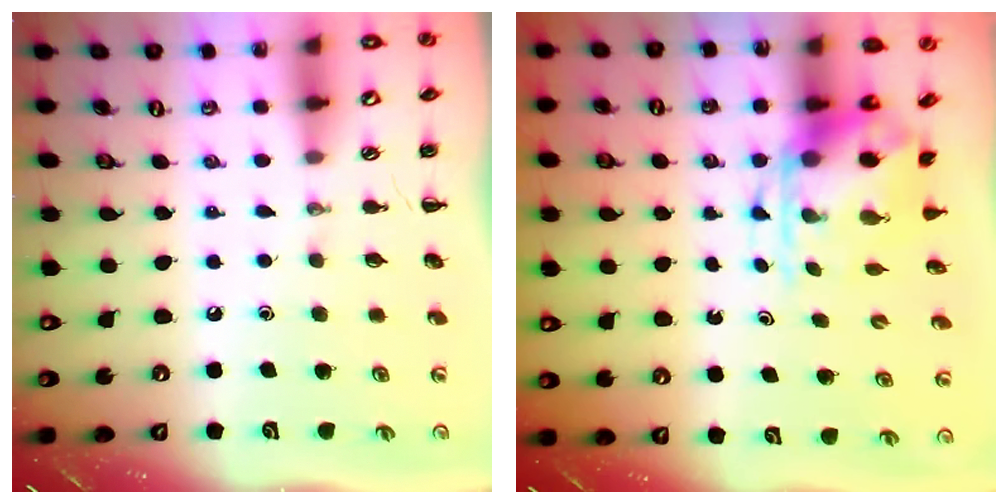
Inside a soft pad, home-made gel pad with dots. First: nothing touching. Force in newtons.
{"total": 4.7, "press": 4.7, "slide": 0.6}